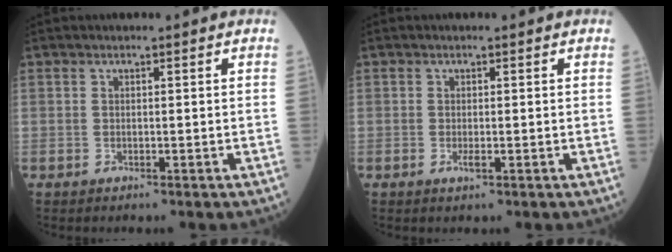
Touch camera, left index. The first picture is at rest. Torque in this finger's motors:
{"motor_torque": [0.08, 0.03, 0.02, 0.00]}